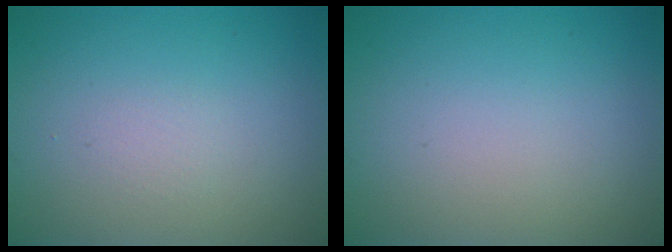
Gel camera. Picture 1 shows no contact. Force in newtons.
{"total": 0.0}